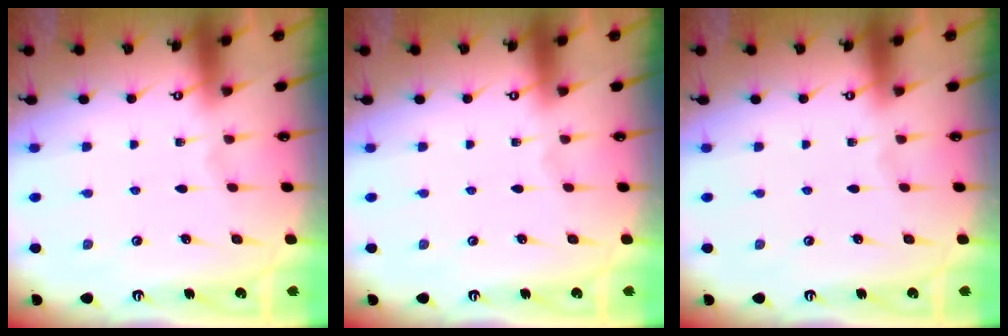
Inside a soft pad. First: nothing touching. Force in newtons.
{"total": 0.0}
{"total": 0.0}